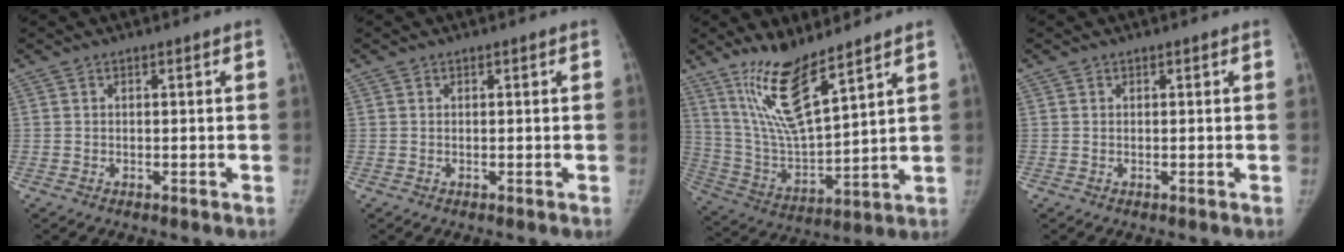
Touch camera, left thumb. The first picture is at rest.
{"total": 0.0}
{"total": 14.7, "force": [10.1, 3.3, 10.1], "torque": [-0.178, -0.067, 0.211]}
{"total": 0.0}